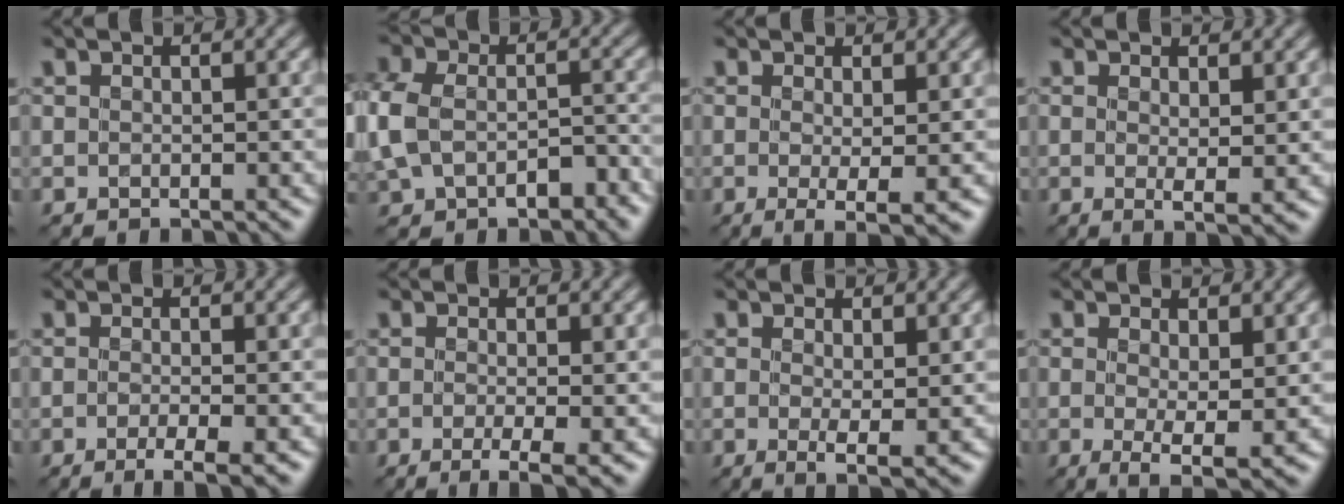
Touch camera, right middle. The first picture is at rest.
{"total": 7.5, "force": [-1.6, 5.2, 5.2], "torque": [-0.107, 0.001, -0.033]}
{"total": 3.1, "force": [-0.3, 0.6, 3.0], "torque": [-0.057, -0.010, -0.004]}
{"total": 2.2, "force": [0.5, 0.5, 2.1], "torque": [-0.037, -0.005, 0.009]}
{"total": 3.0, "force": [-1.2, 0.6, 2.7], "torque": [-0.049, -0.004, -0.023]}
{"total": 3.4, "force": [-1.0, 0.8, 3.2], "torque": [-0.060, -0.008, -0.017]}
{"total": 2.8, "force": [0.2, 0.6, 2.7], "torque": [-0.050, -0.007, 0.003]}
{"total": 4.1, "force": [0.0, 1.3, 3.9], "torque": [-0.072, -0.010, 0.000]}